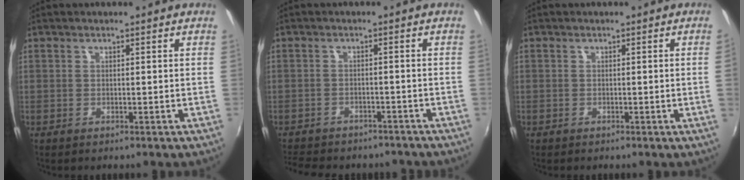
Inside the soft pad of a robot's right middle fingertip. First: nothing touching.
{"total": 12.2, "force": [-10.4, 4.7, 4.5], "torque": [-0.113, -0.013, -0.144]}
{"total": 0.9, "force": [0.0, -0.6, 0.7], "torque": [-0.005, -0.006, -0.001]}